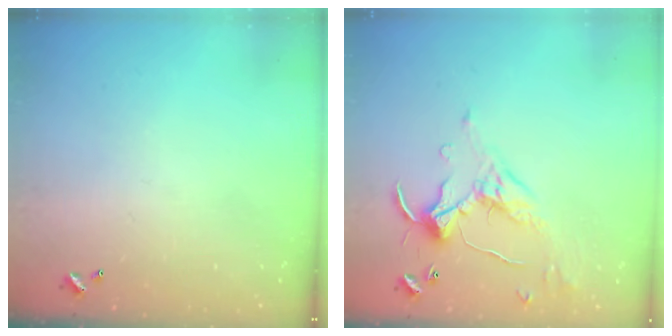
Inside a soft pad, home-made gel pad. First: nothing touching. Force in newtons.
{"total": 1.7, "press": 1.5, "slide": 0.8}